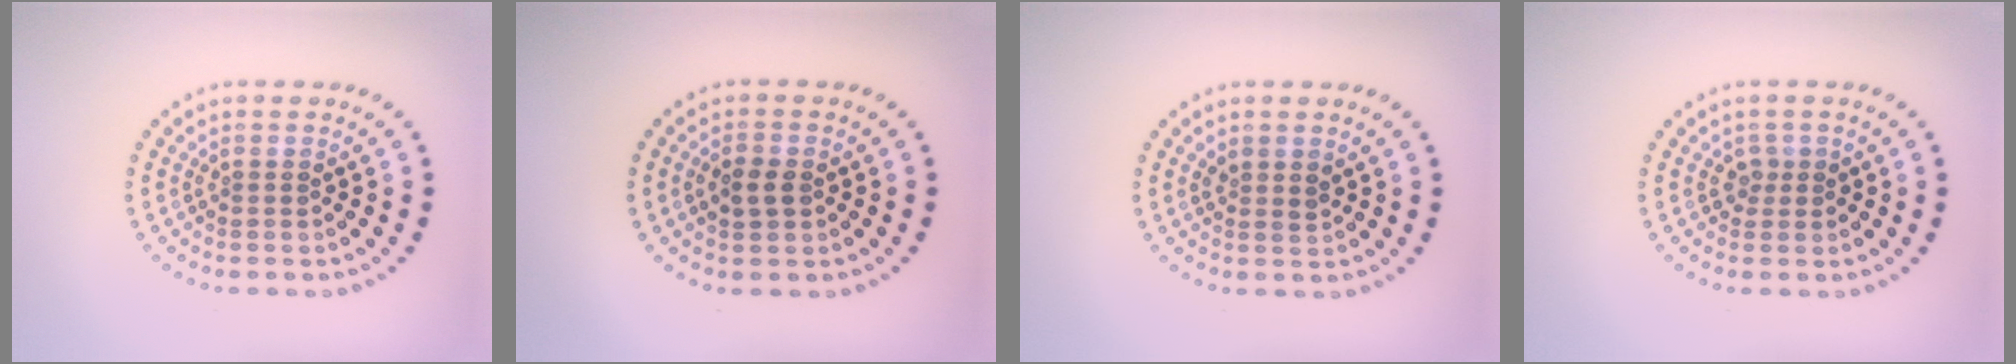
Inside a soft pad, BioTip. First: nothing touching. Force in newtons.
{"total": 2.1, "press": 2.1, "slide": 0.3}
{"total": 1.1, "press": 0.9, "slide": 0.6}
{"total": 1.1, "press": 0.8, "slide": 0.8}